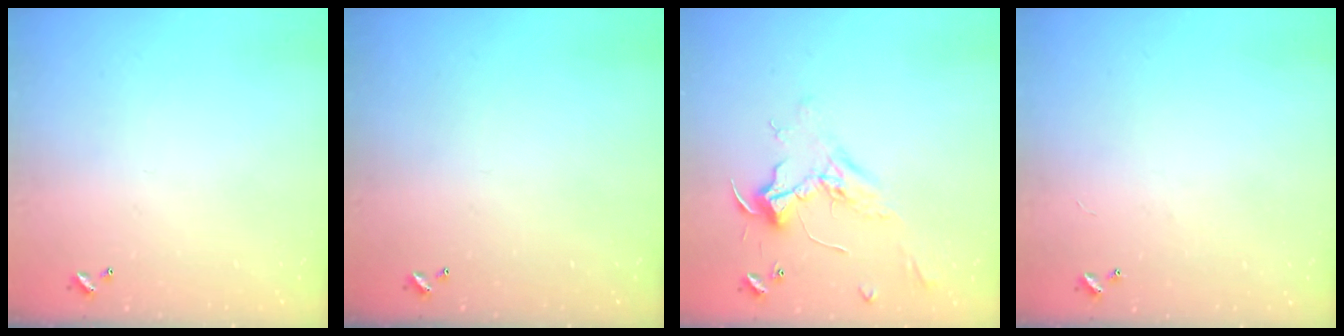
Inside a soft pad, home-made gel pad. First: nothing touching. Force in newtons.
{"total": 0.0}
{"total": 2.4, "press": 2.3, "slide": 0.8}
{"total": 2.4, "press": 2.4, "slide": 0.3}